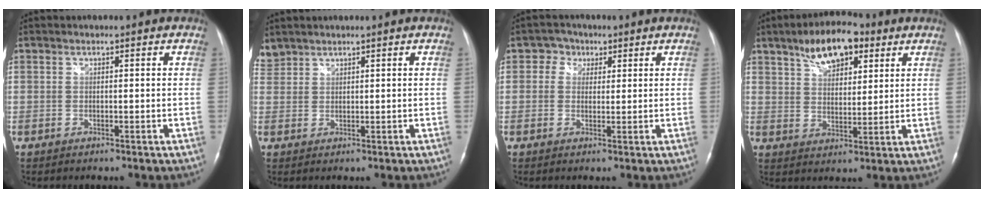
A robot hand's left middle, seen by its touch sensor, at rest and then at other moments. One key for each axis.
{"total": 3.3, "fx": 3.1, "fy": 1.1, "fz": -0.2, "tx": -0.004, "ty": 0.016, "tz": 0.070}
{"total": 3.3, "fx": 1.4, "fy": 2.8, "fz": 0.9, "tx": -0.017, "ty": 0.009, "tz": 0.020}
{"total": 10.1, "fx": 6.0, "fy": 4.4, "fz": 6.7, "tx": -0.115, "ty": 0.015, "tz": 0.103}